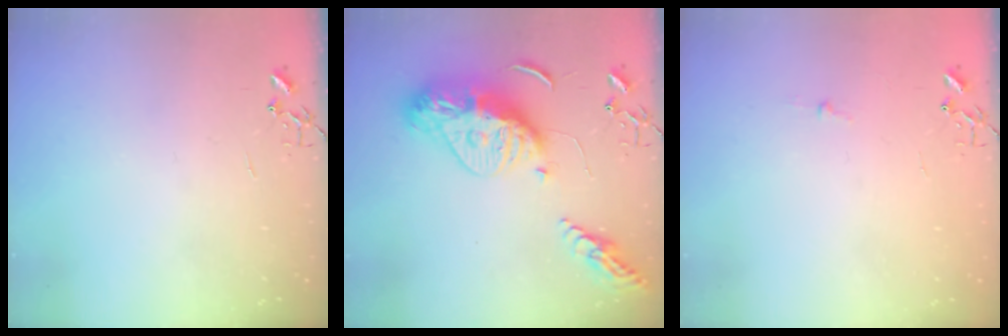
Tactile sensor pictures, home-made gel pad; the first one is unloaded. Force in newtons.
{"total": 18.2, "press": 18.1, "slide": 1.5}
{"total": 2.7, "press": 2.7, "slide": 0.3}